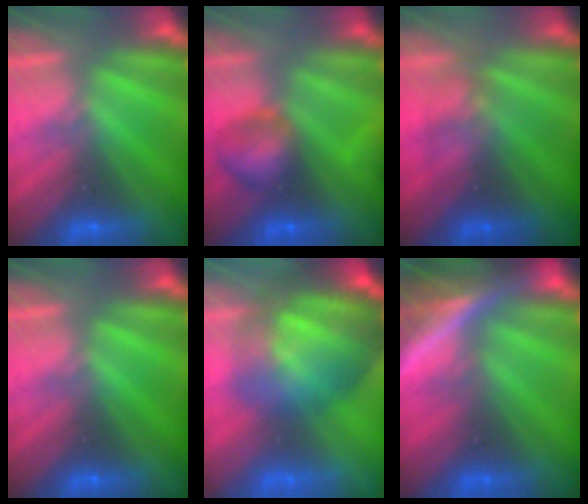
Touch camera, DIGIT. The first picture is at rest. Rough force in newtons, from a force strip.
{"total": 8.9}
{"total": 3.2}
{"total": 0.0}
{"total": 9.8}
{"total": 7.4}